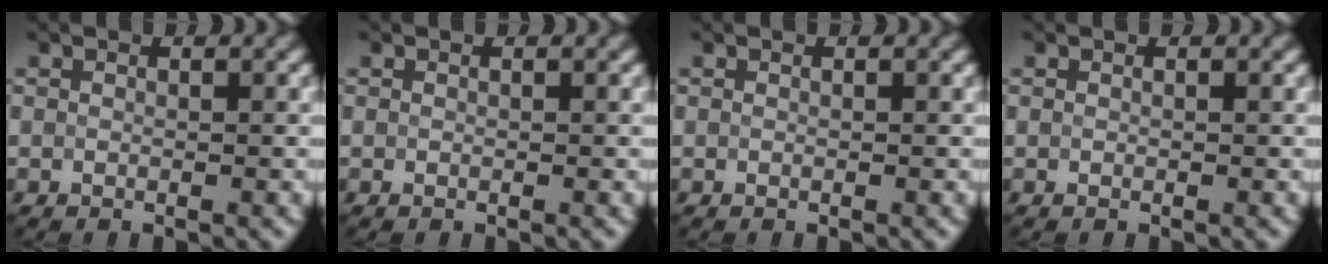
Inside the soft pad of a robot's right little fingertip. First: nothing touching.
{"total": 0.0}
{"total": 0.0}
{"total": 0.0}